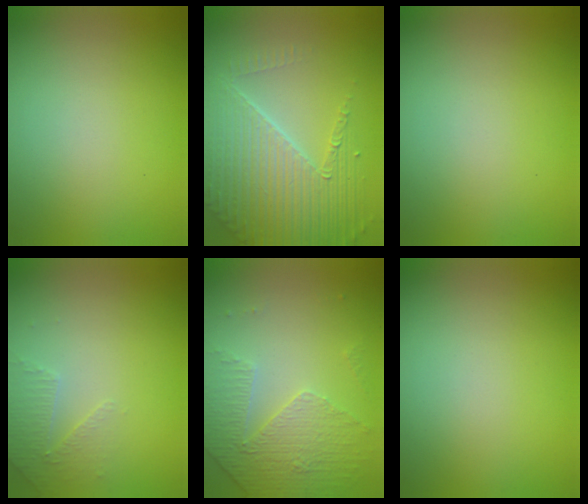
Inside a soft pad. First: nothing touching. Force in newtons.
{"total": 7.4, "press": 5.3, "slide": 5.2}
{"total": 0.0}
{"total": 1.9, "press": 1.8, "slide": 0.5}
{"total": 4.8, "press": 3.2, "slide": 3.5}
{"total": 0.0}